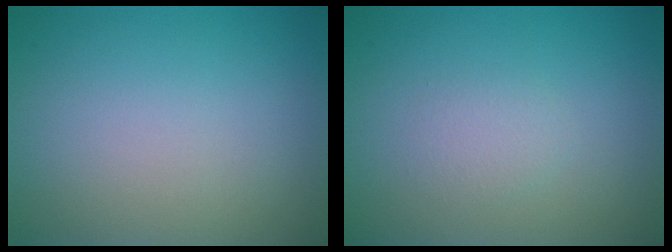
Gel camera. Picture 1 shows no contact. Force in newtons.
{"total": 1.2, "press": 1.2, "slide": 0.0}